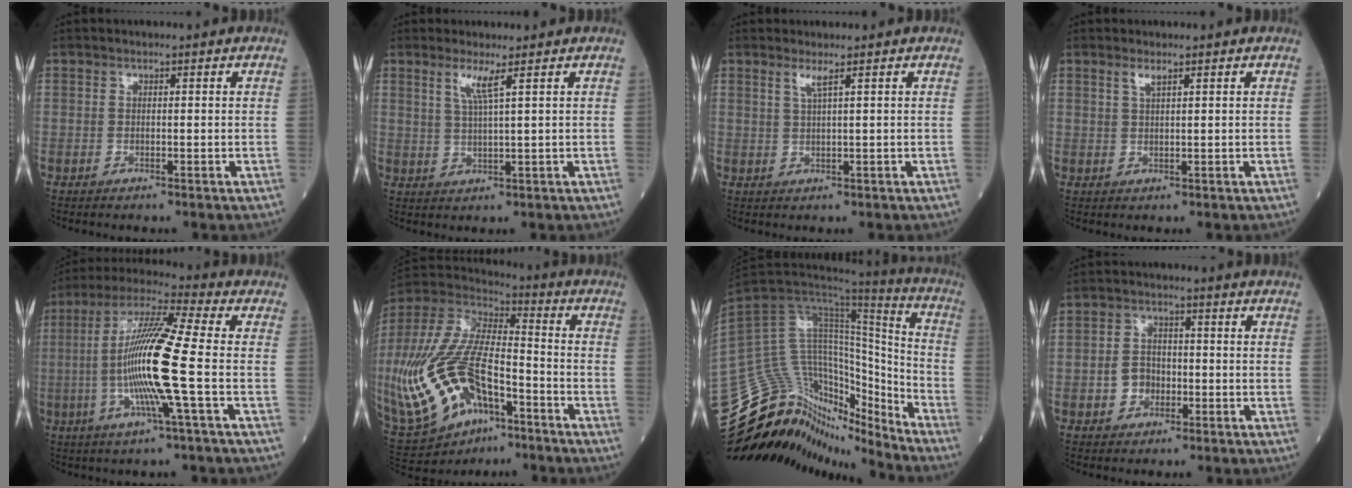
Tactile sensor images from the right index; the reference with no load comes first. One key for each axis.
{"total": 3.2, "fx": 1.7, "fy": -0.7, "fz": 2.6, "tx": -0.055, "ty": -0.007, "tz": 0.037}
{"total": 1.7, "fx": 1.0, "fy": -0.4, "fz": 1.3, "tx": -0.031, "ty": -0.006, "tz": 0.023}
{"total": 1.4, "fx": 1.0, "fy": 0.0, "fz": 1.0, "tx": -0.022, "ty": 0.000, "tz": 0.020}
{"total": 14.4, "fx": -2.4, "fy": -0.7, "fz": 14.1, "tx": -0.276, "ty": -0.001, "tz": -0.058}
{"total": 28.1, "fx": -11.0, "fy": 13.6, "fz": 22.0, "tx": -0.567, "ty": -0.027, "tz": -0.193}
{"total": 26.1, "fx": -21.7, "fy": 10.7, "fz": 9.9, "tx": -0.238, "ty": 0.052, "tz": -0.346}
{"total": 4.2, "fx": -1.3, "fy": 3.3, "fz": 2.1, "tx": -0.043, "ty": 0.012, "tz": -0.022}